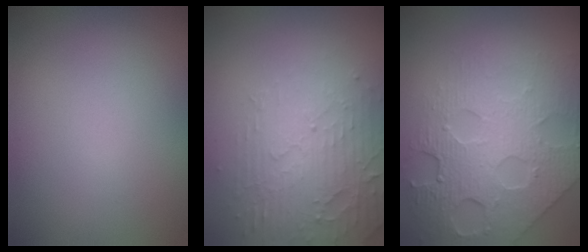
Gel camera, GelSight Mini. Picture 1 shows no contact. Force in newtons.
{"total": 5.0, "press": 3.3, "slide": 3.7}
{"total": 7.7, "press": 5.7, "slide": 5.2}